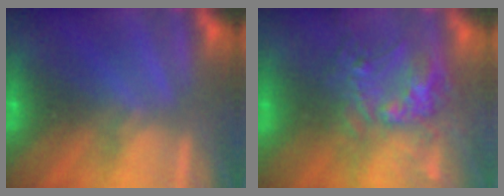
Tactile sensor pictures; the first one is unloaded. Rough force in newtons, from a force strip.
{"total": 7.7}